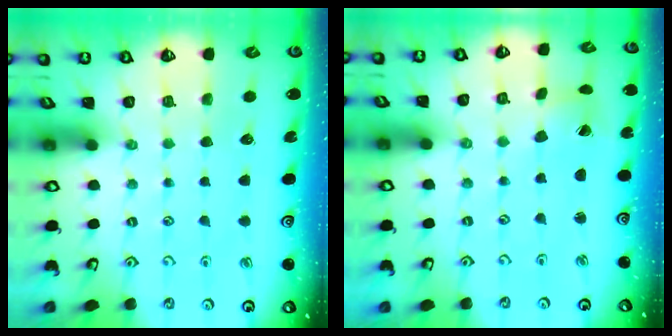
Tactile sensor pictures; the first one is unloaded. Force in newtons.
{"total": 2.2, "press": 2.2, "slide": 0.3}